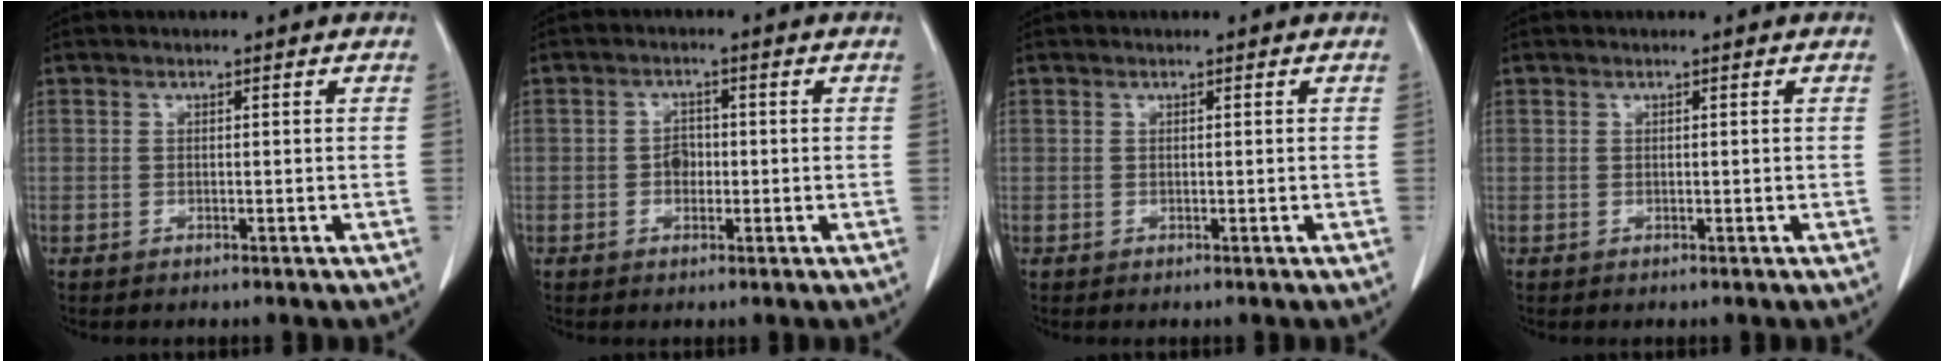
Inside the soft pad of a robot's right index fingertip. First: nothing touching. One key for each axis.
{"total": 2.2, "fx": -0.4, "fy": 1.7, "fz": 1.4, "tx": -0.016, "ty": 0.009, "tz": -0.005}
{"total": 0.0}
{"total": 0.0}